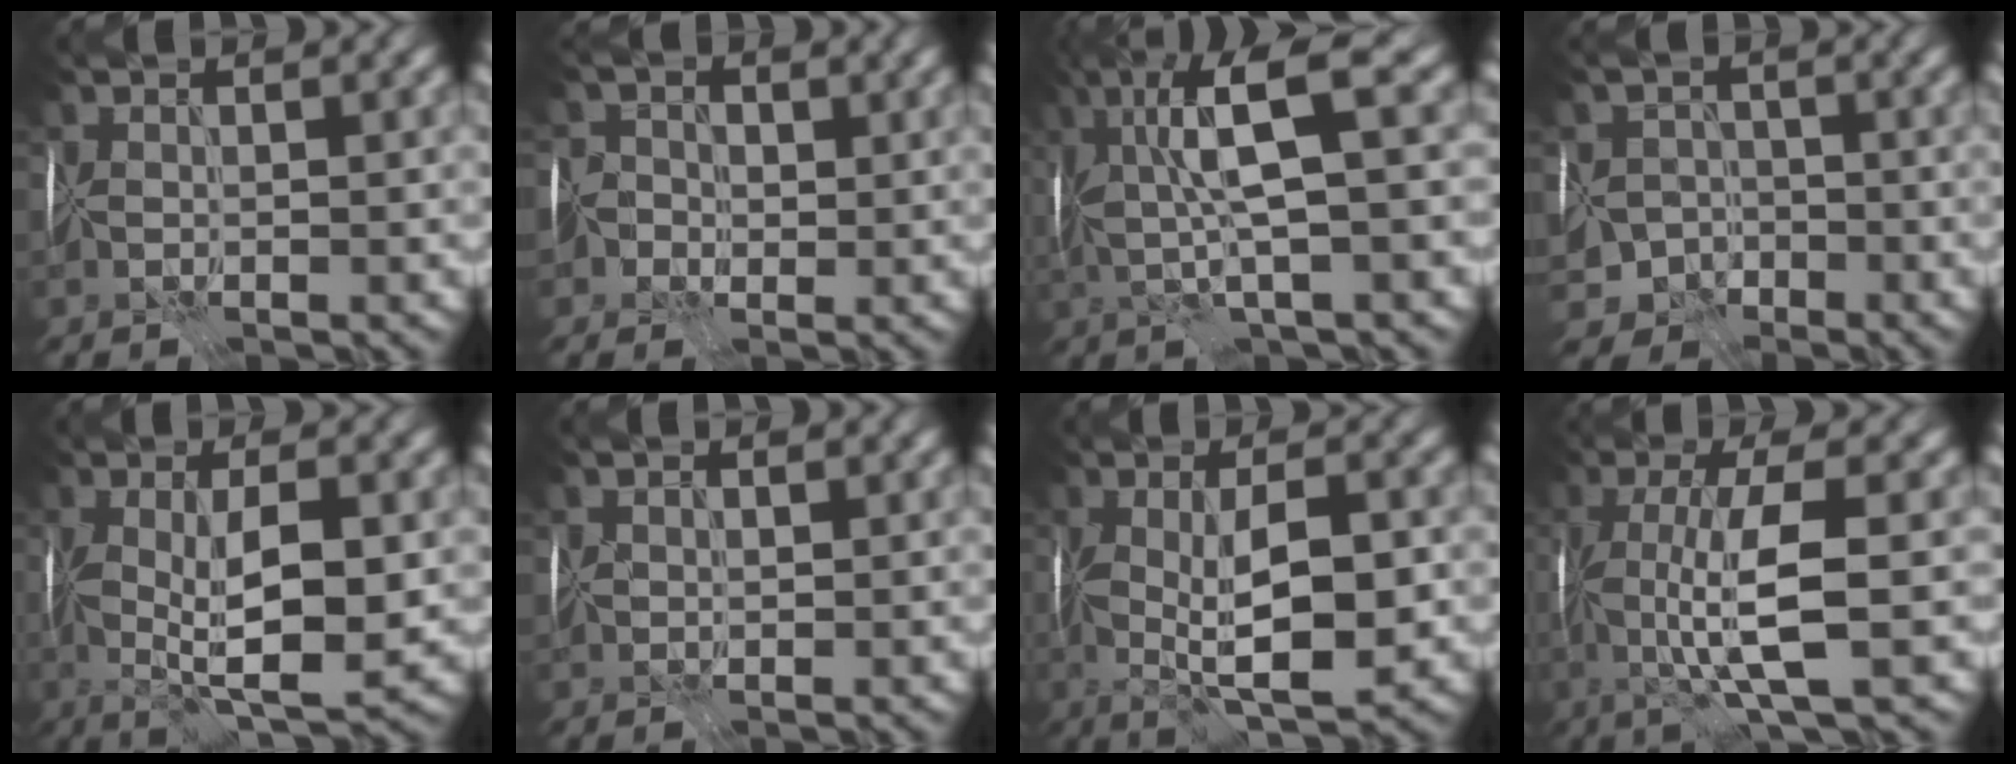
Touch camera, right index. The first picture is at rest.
{"total": 4.0, "force": [-0.4, 3.7, 1.3], "torque": [-0.002, 0.025, -0.036]}
{"total": 7.6, "force": [1.9, 1.5, 7.2], "torque": [-0.143, 0.011, 0.034]}
{"total": 5.9, "force": [-3.6, 4.5, 1.3], "torque": [0.002, -0.009, -0.059]}
{"total": 8.1, "force": [-0.4, 2.4, 7.7], "torque": [-0.133, -0.003, -0.005]}
{"total": 1.4, "force": [0.9, 0.8, 0.7], "torque": [-0.014, 0.003, 0.019]}
{"total": 8.5, "force": [-0.7, 2.8, 8.0], "torque": [-0.135, -0.003, -0.010]}
{"total": 6.6, "force": [-0.5, 1.4, 6.5], "torque": [-0.124, -0.002, -0.010]}